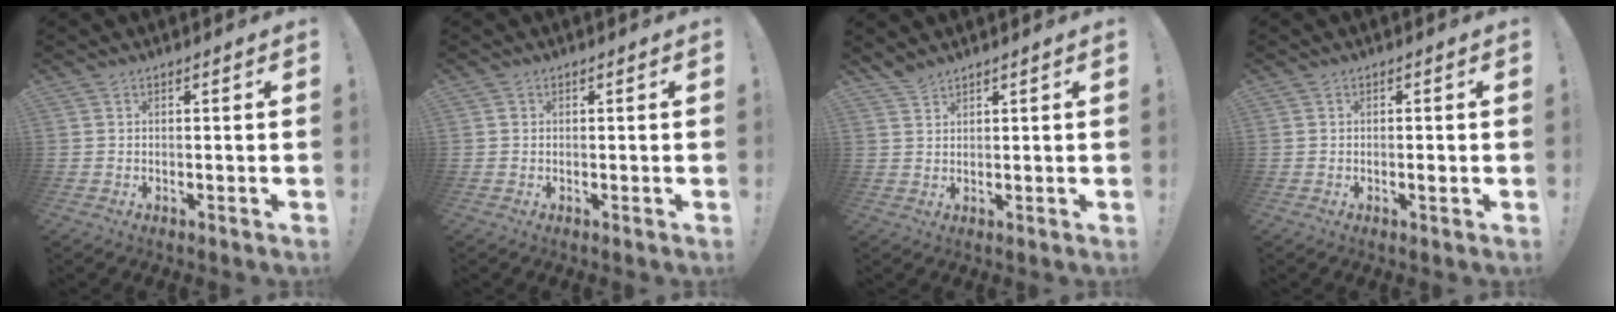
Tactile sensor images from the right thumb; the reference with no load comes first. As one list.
[{"total": 0.6, "force": [0.1, 0.6, 0.0], "torque": [0.008, -0.001, -0.001]}, {"total": 2.7, "force": [2.5, 0.6, 0.9], "torque": [-0.016, -0.015, 0.046]}, {"total": 1.4, "force": [-0.5, 0.0, 1.3], "torque": [-0.017, -0.002, -0.010]}]